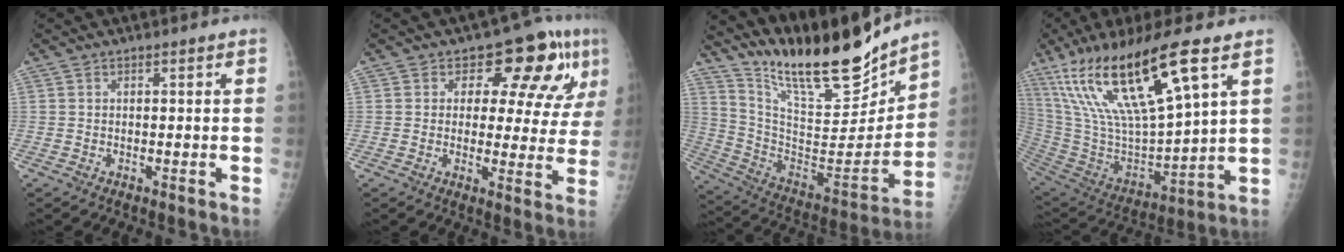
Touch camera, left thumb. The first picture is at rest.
{"total": 12.7, "force": [6.0, 6.6, 9.0], "torque": [-0.064, -0.021, 0.071]}
{"total": 24.1, "force": [19.7, 5.5, 12.8], "torque": [-0.173, -0.103, 0.336]}
{"total": 24.4, "force": [13.2, 5.8, 19.7], "torque": [-0.381, -0.039, 0.255]}